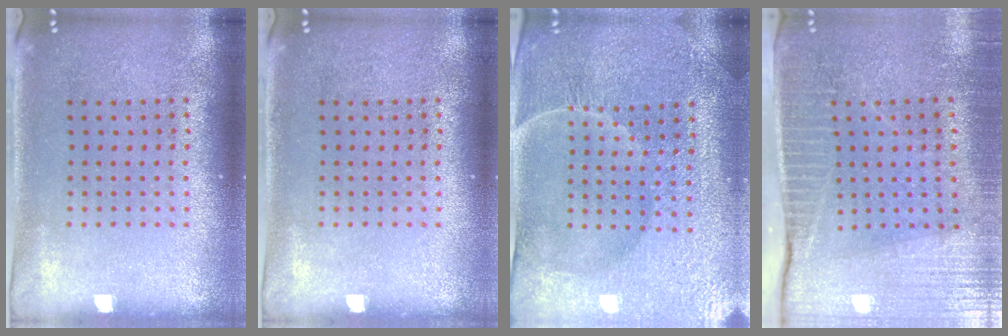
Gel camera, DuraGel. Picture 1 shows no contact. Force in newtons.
{"total": 0.0}
{"total": 4.4, "press": 4.2, "slide": 1.3}
{"total": 3.6, "press": 3.3, "slide": 1.5}